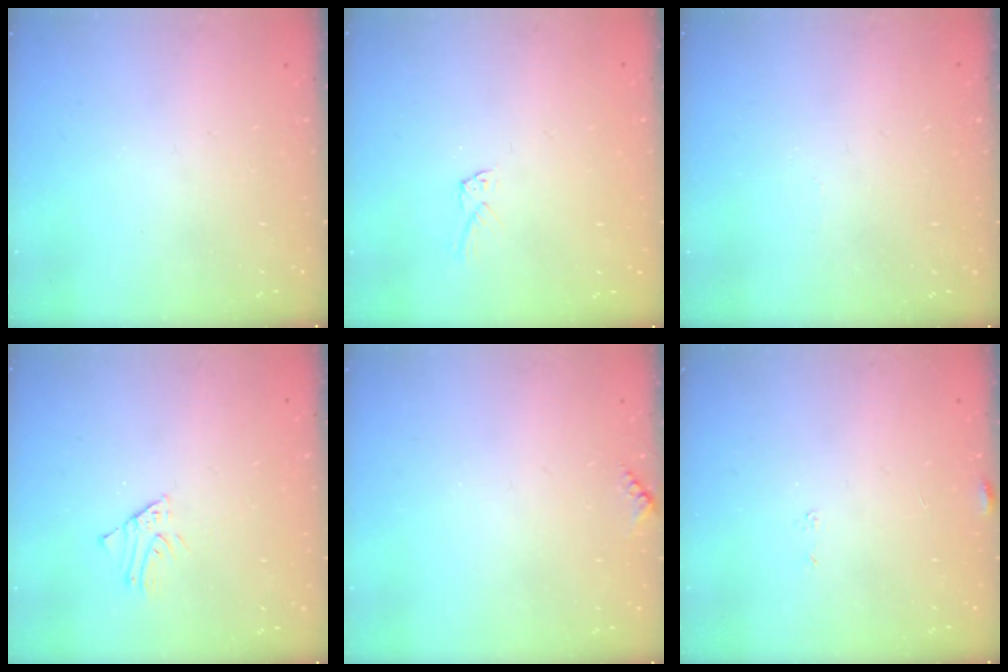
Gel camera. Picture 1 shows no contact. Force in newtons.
{"total": 1.8, "press": 1.7, "slide": 0.1}
{"total": 4.1, "press": 4.1, "slide": 0.2}
{"total": 1.6, "press": 1.6, "slide": 0.2}
{"total": 4.4, "press": 4.2, "slide": 1.5}
{"total": 5.4, "press": 5.4, "slide": 0.2}